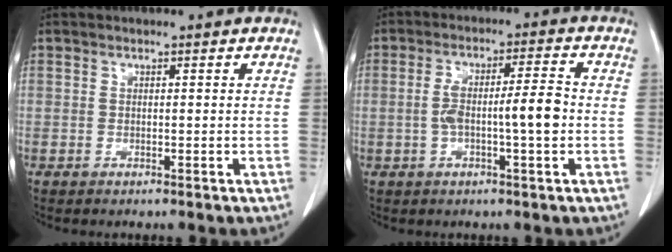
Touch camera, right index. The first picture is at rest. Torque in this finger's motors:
{"motor_torque": [0.34, -0.08, 0.19, 0.09]}